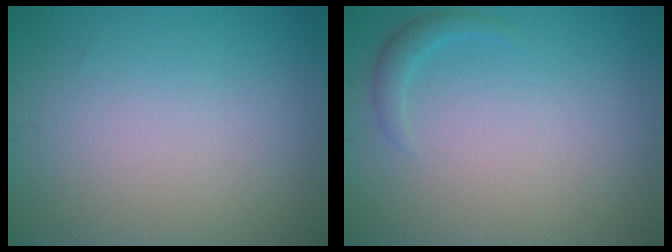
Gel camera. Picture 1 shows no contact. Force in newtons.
{"total": 1.2, "press": 1.2, "slide": 0.1}